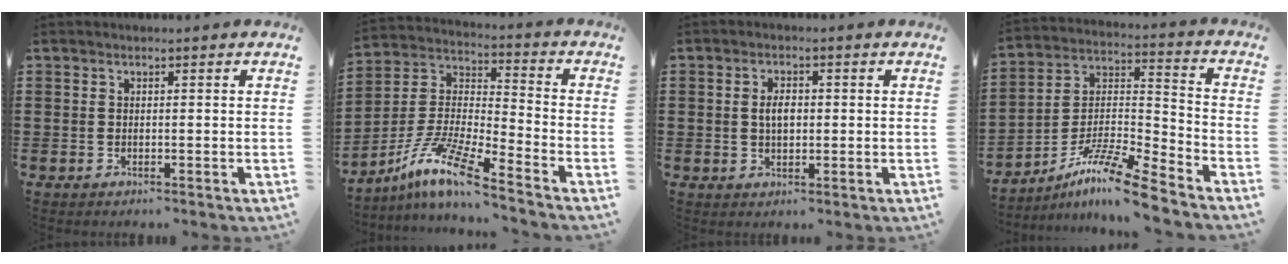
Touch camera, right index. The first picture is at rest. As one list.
[{"total": 10.5, "force": [-8.2, 0.6, 6.5], "torque": [-0.154, -0.009, -0.171]}, {"total": 3.0, "force": [0.2, 1.5, 2.5], "torque": [-0.042, 0.003, -0.001]}, {"total": 11.3, "force": [-9.3, 0.5, 6.4], "torque": [-0.117, 0.015, -0.183]}]